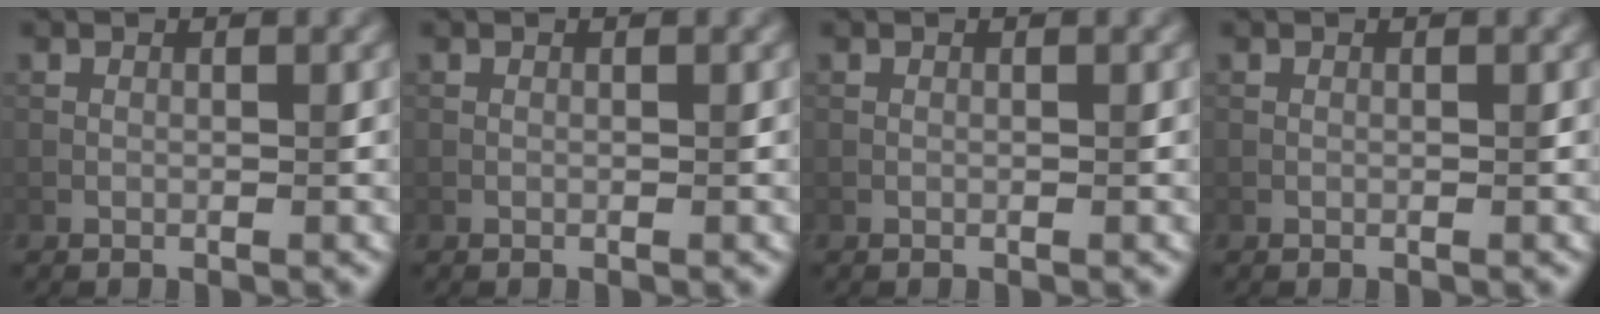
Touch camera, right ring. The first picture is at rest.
{"total": 0.0}
{"total": 0.0}
{"total": 0.0}